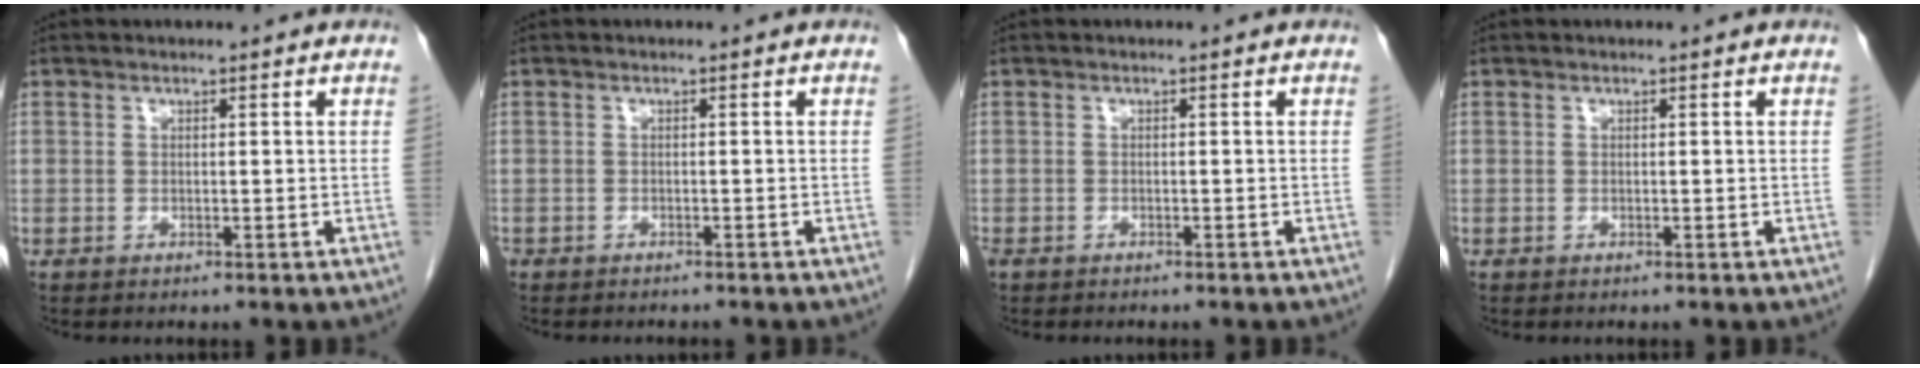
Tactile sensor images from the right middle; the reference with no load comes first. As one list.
[{"total": 3.3, "force": [-2.9, 1.2, 1.0], "torque": [-0.015, -0.005, -0.040]}, {"total": 2.8, "force": [-2.3, 1.0, 1.2], "torque": [-0.022, -0.007, -0.030]}, {"total": 0.0}]